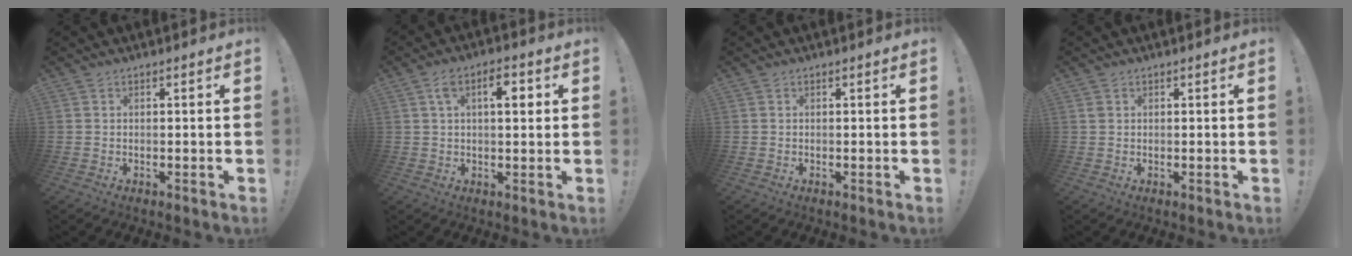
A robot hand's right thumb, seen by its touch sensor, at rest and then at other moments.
{"total": 7.2, "force": [2.0, 3.1, 6.1], "torque": [-0.083, 0.000, 0.026]}
{"total": 0.0}
{"total": 0.9, "force": [0.3, 0.8, 0.4], "torque": [-0.013, 0.006, 0.007]}